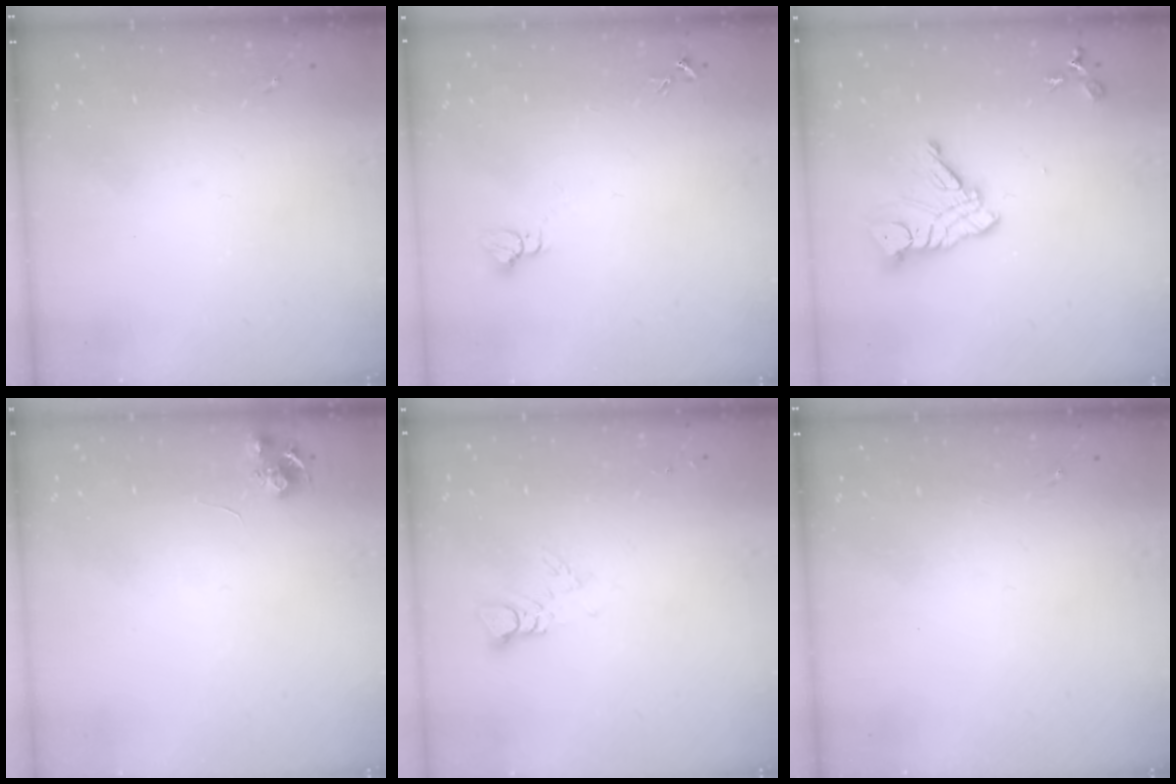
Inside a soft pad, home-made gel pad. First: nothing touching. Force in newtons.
{"total": 3.2, "press": 3.2, "slide": 0.1}
{"total": 12.8, "press": 12.7, "slide": 1.0}
{"total": 6.8, "press": 6.7, "slide": 0.9}
{"total": 3.6, "press": 3.6, "slide": 0.1}
{"total": 0.0}